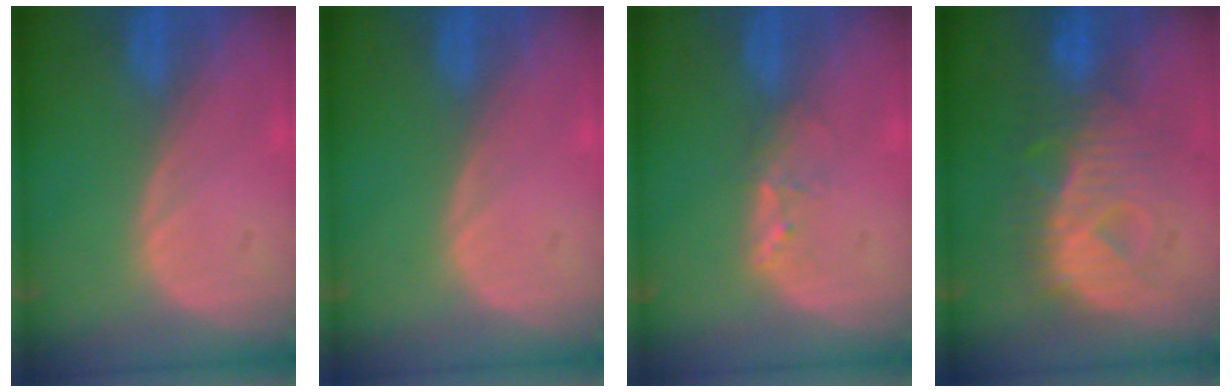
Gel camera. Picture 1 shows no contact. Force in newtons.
{"total": 0.0}
{"total": 2.0, "press": 1.9, "slide": 0.4}
{"total": 9.0, "press": 9.0, "slide": 0.3}